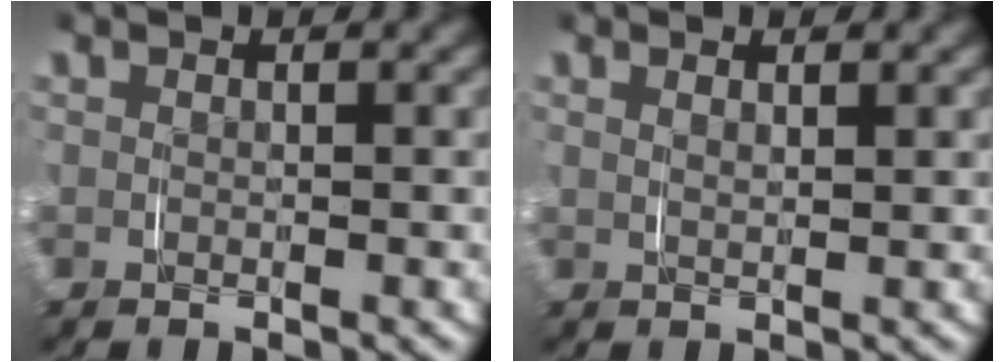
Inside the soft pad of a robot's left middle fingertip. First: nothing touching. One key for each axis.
{"total": 1.1, "fx": 0.8, "fy": -0.1, "fz": 0.7, "tx": -0.014, "ty": -0.002, "tz": 0.018}